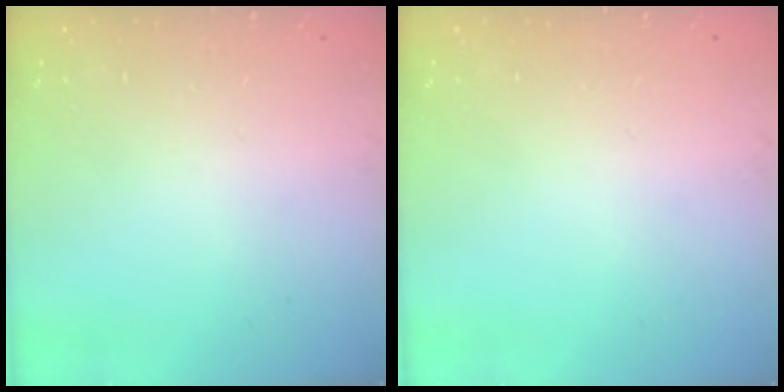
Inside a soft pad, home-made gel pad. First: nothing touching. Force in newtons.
{"total": 0.0}